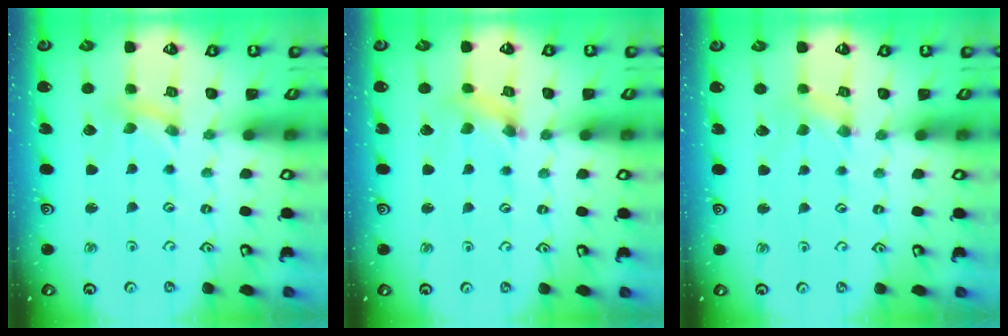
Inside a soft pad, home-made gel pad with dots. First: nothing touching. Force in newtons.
{"total": 3.0, "press": 3.0, "slide": 0.2}
{"total": 0.5, "press": 0.5, "slide": 0.1}